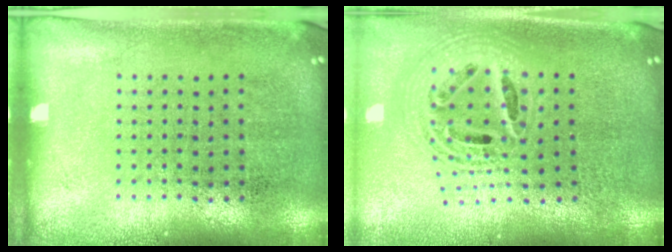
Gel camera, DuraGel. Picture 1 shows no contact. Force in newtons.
{"total": 2.3, "press": 1.8, "slide": 1.4}